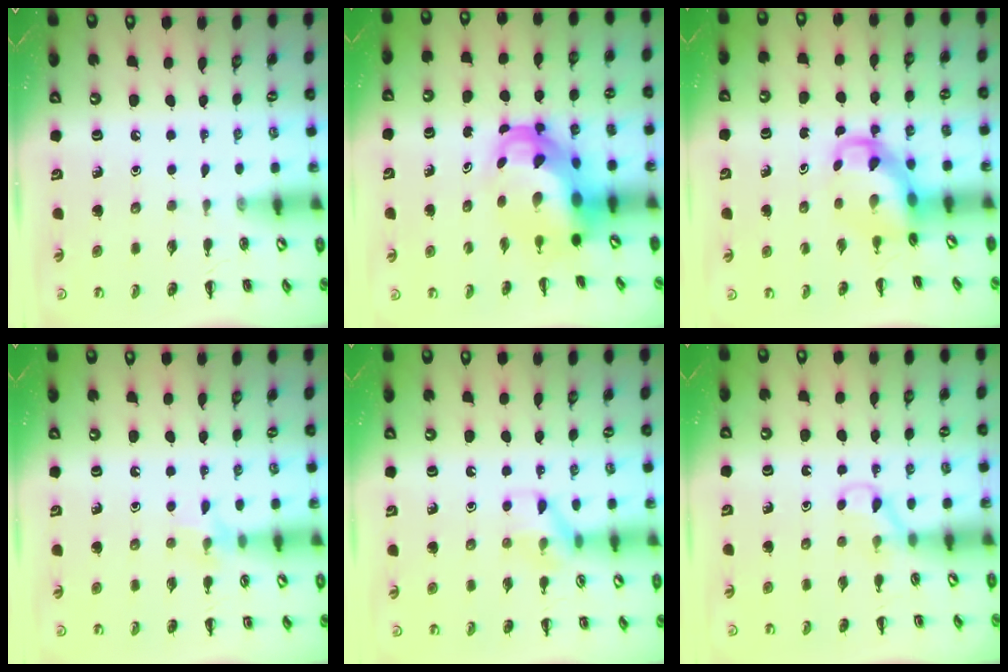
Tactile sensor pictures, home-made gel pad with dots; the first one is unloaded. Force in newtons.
{"total": 7.8, "press": 7.8, "slide": 1.1}
{"total": 4.2, "press": 4.1, "slide": 0.8}
{"total": 6.7, "press": 6.5, "slide": 1.2}
{"total": 8.3, "press": 8.2, "slide": 1.2}
{"total": 4.5, "press": 4.2, "slide": 1.6}